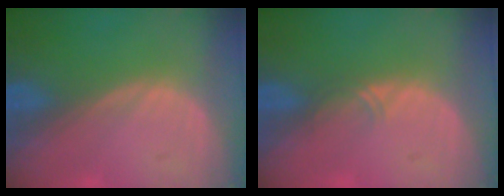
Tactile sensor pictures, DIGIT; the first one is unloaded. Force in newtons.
{"total": 1.1, "press": 1.0, "slide": 0.6}